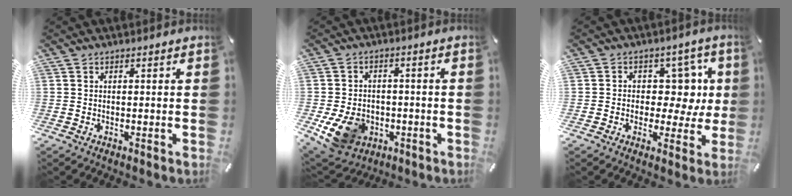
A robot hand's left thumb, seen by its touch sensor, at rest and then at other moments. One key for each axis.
{"total": 11.4, "fx": -3.8, "fy": 8.9, "fz": 6.1, "tx": -0.123, "ty": 0.018, "tz": -0.061}
{"total": 9.8, "fx": 1.8, "fy": 7.8, "fz": 5.7, "tx": -0.066, "ty": -0.016, "tz": 0.035}